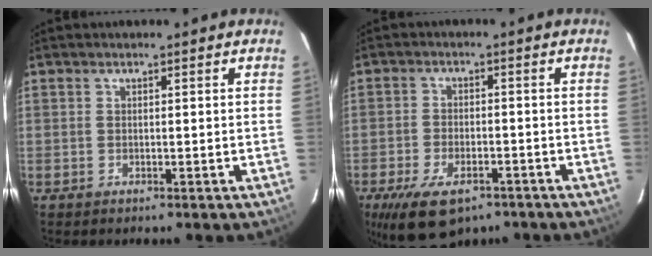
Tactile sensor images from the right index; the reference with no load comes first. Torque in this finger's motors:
{"motor_torque": [1.04, -0.76, 0.25, 0.07]}